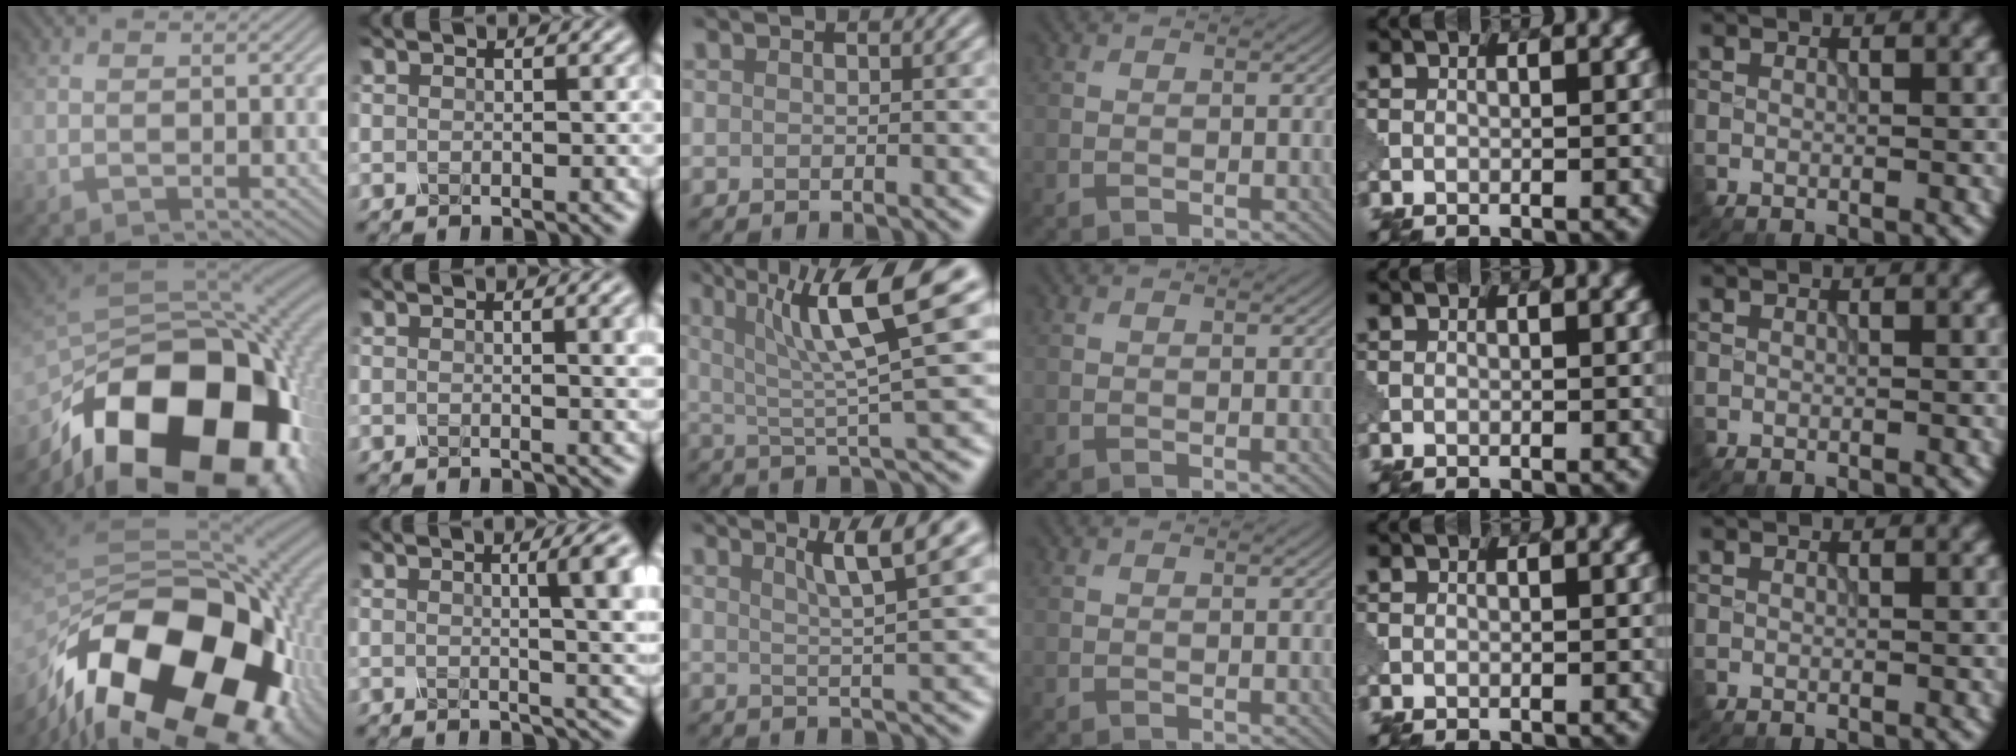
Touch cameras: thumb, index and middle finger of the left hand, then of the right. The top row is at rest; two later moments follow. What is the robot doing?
{"motion": "shake", "object": "salt shaker"}